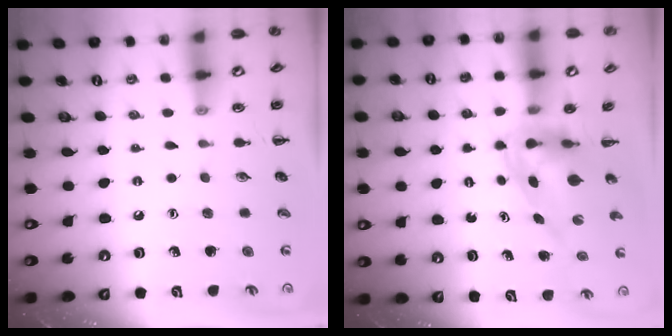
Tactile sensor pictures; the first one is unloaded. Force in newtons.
{"total": 3.9, "press": 3.8, "slide": 1.0}